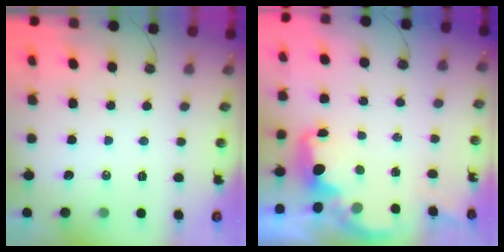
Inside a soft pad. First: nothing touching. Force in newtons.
{"total": 3.0, "press": 2.9, "slide": 0.7}